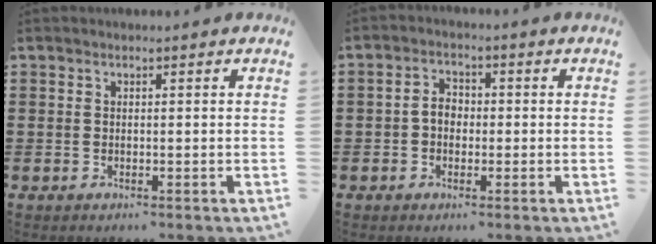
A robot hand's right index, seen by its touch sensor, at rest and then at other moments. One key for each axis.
{"total": 2.9, "fx": -0.3, "fy": 2.0, "fz": 2.1, "tx": -0.042, "ty": 0.007, "tz": -0.007}